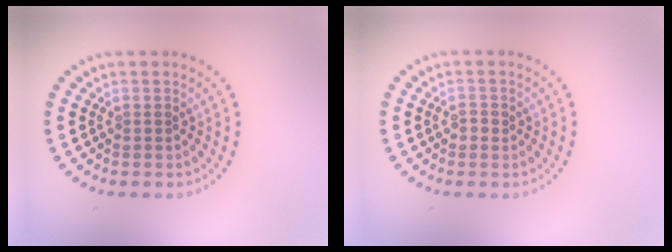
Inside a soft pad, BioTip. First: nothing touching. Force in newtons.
{"total": 1.0, "press": 1.0, "slide": 0.4}